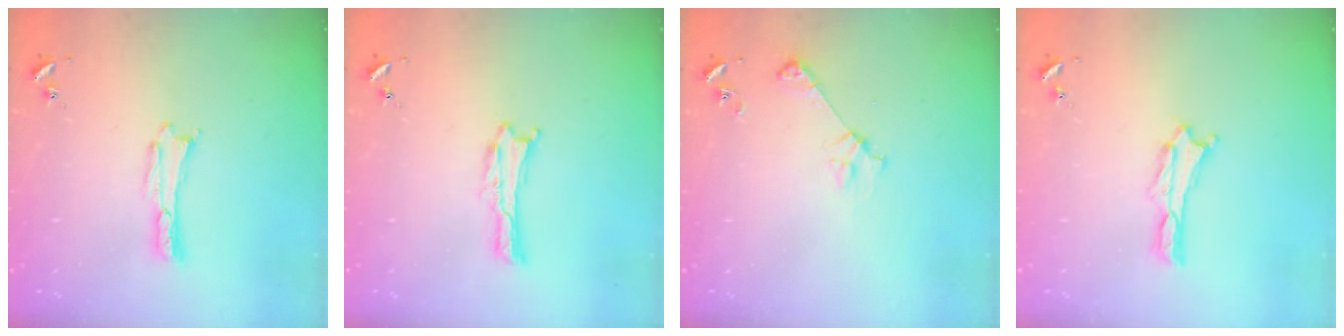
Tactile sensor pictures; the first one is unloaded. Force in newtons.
{"total": 0.0}
{"total": 3.8, "press": 3.8, "slide": 0.3}
{"total": 0.5, "press": 0.5, "slide": 0.2}